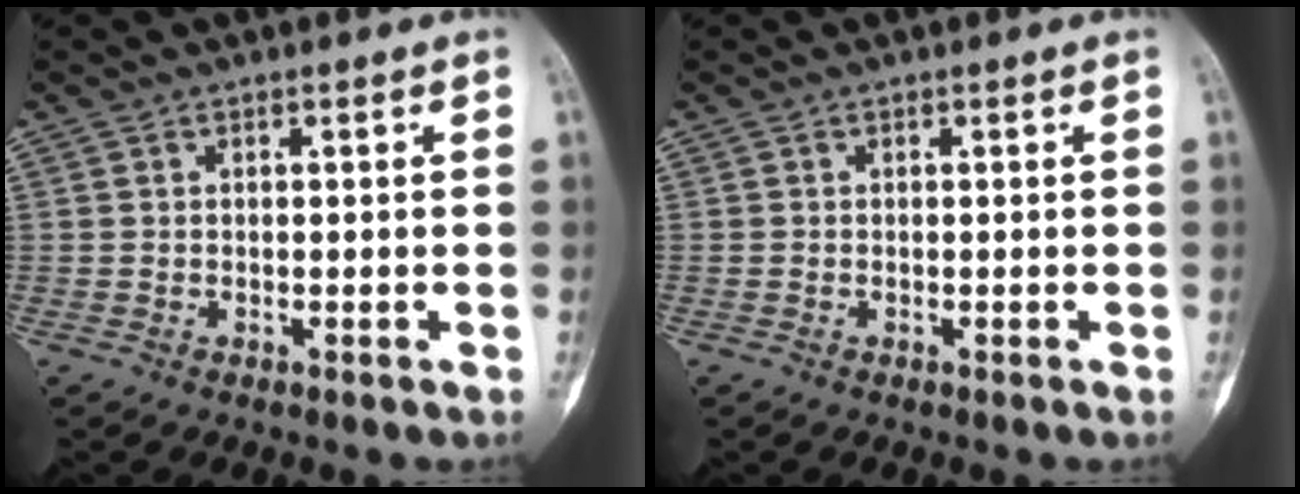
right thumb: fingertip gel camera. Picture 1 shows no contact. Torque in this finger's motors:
{"motor_torque": [0.46, 0.23, 0.31, -0.12, 0.02]}